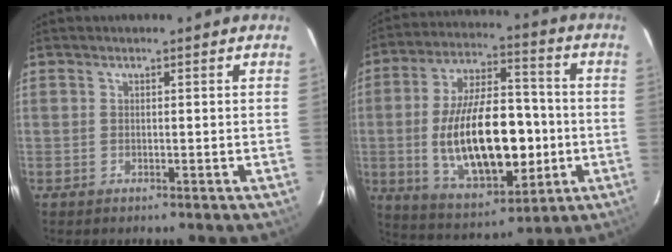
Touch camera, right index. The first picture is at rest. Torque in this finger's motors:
{"motor_torque": [1.47, -0.67, 1.06, 0.21]}